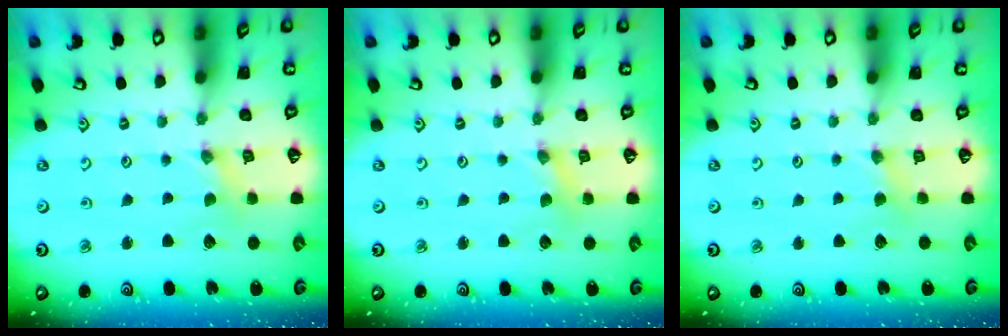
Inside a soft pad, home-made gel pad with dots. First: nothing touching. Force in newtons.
{"total": 1.2, "press": 1.1, "slide": 0.3}
{"total": 1.9, "press": 1.9, "slide": 0.4}